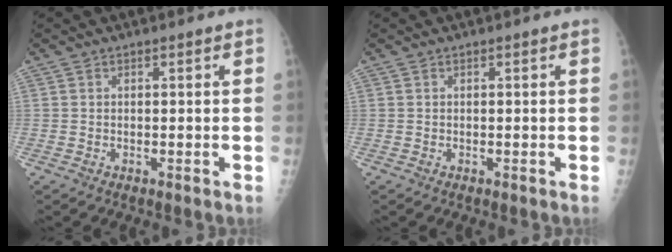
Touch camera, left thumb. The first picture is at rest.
{"total": 0.0}